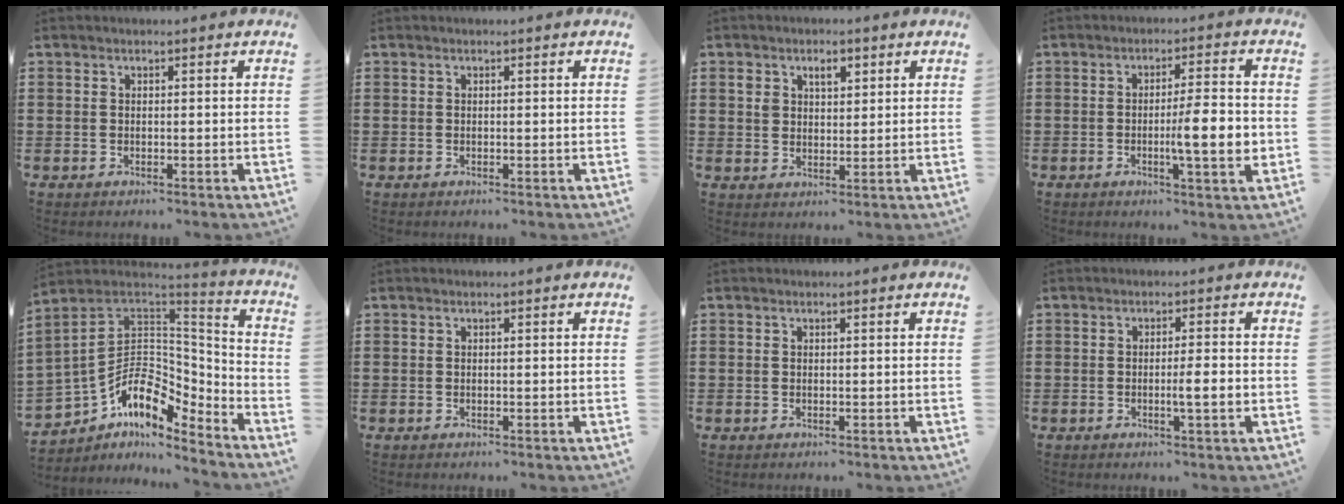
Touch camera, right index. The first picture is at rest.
{"total": 0.0}
{"total": 3.3, "force": [1.7, 2.2, 1.7], "torque": [-0.035, 0.008, 0.027]}
{"total": 7.7, "force": [-1.2, 1.1, 7.5], "torque": [-0.109, -0.008, -0.023]}
{"total": 9.6, "force": [-3.3, 6.5, 6.2], "torque": [-0.120, -0.020, -0.063]}
{"total": 0.0}
{"total": 0.0}
{"total": 3.5, "force": [-0.7, 0.2, 3.4], "torque": [-0.057, -0.004, -0.014]}